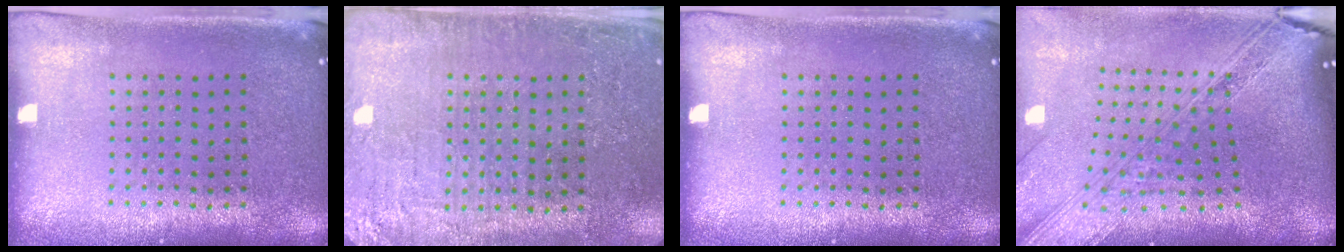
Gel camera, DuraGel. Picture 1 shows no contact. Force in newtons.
{"total": 3.3, "press": 3.2, "slide": 0.6}
{"total": 0.0}
{"total": 4.0, "press": 2.9, "slide": 2.8}